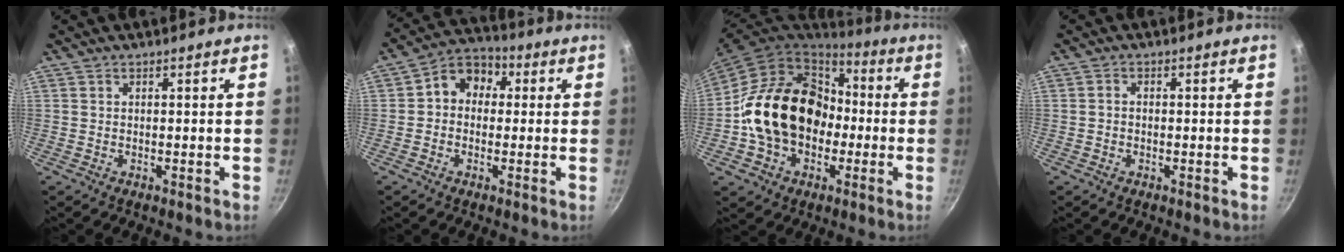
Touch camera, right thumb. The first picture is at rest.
{"total": 8.0, "force": [0.8, 6.6, 4.4], "torque": [-0.032, 0.020, -0.010]}
{"total": 21.4, "force": [-1.7, 16.3, 13.6], "torque": [-0.218, 0.056, -0.026]}
{"total": 1.0, "force": [-0.3, 0.8, 0.5], "torque": [-0.011, 0.006, -0.007]}